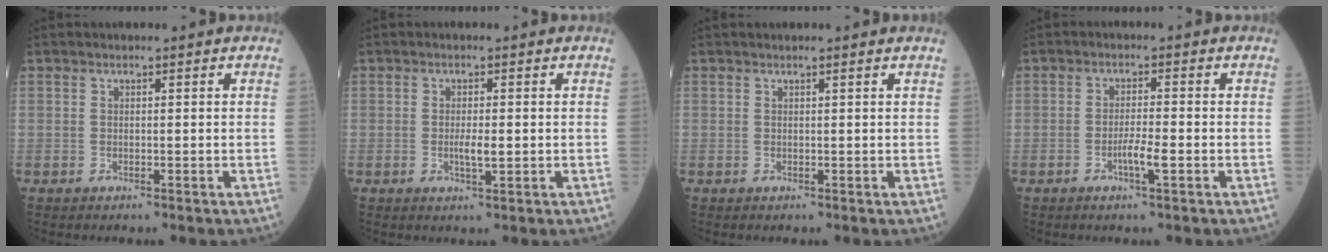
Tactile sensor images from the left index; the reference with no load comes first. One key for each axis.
{"total": 2.3, "fx": -0.3, "fy": 0.6, "fz": 2.2, "tx": -0.045, "ty": -0.005, "tz": -0.005}
{"total": 0.8, "fx": 0.6, "fy": -0.2, "fz": 0.4, "tx": -0.013, "ty": -0.001, "tz": 0.013}
{"total": 3.1, "fx": -1.4, "fy": 0.1, "fz": 2.7, "tx": -0.054, "ty": -0.006, "tz": -0.028}